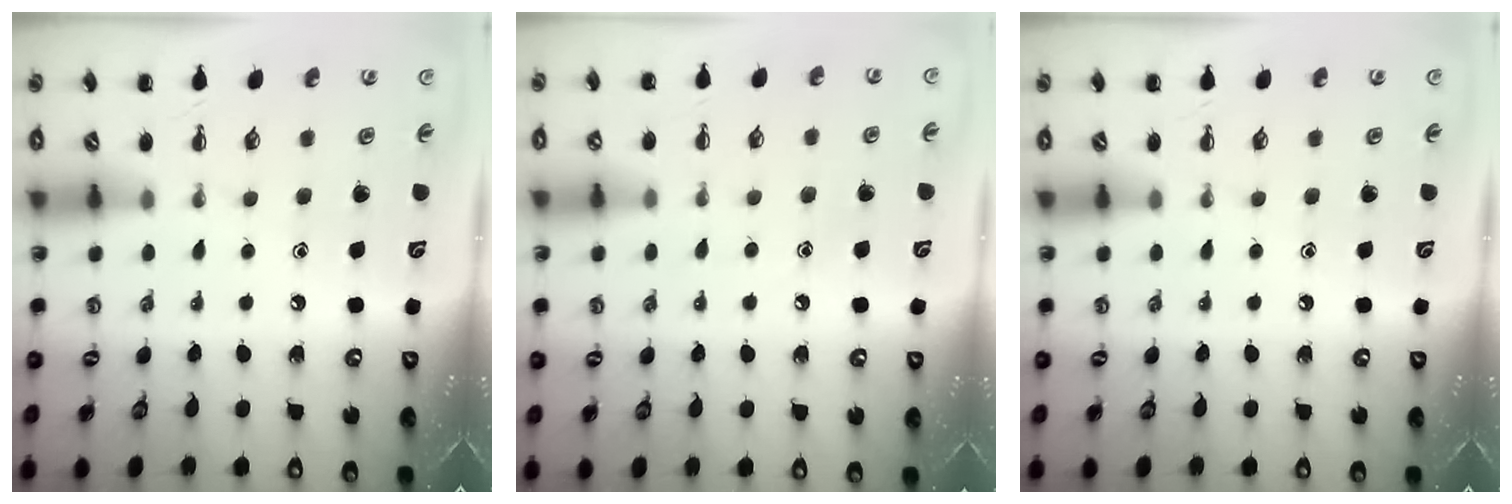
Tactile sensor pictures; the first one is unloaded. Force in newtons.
{"total": 7.9, "press": 7.5, "slide": 2.3}
{"total": 0.0}